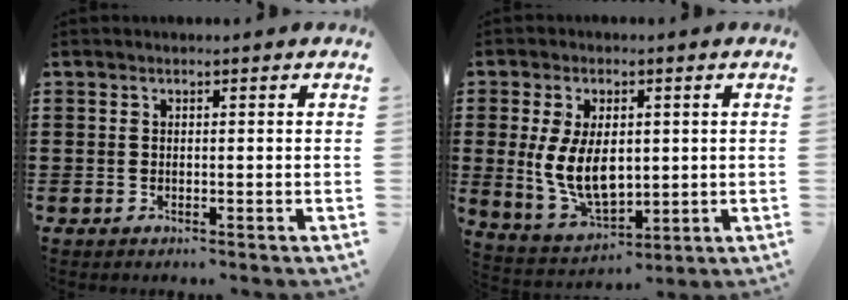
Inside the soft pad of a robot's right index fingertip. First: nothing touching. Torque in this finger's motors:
{"motor_torque": [1.78, -0.36, 1.05, 0.21]}